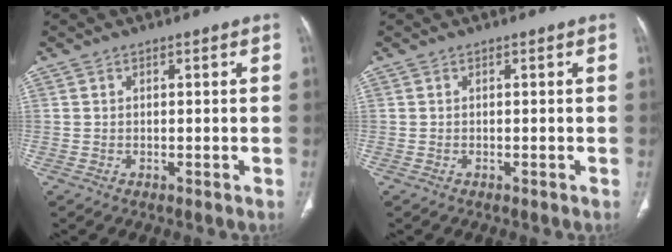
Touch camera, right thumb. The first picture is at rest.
{"total": 0.0}